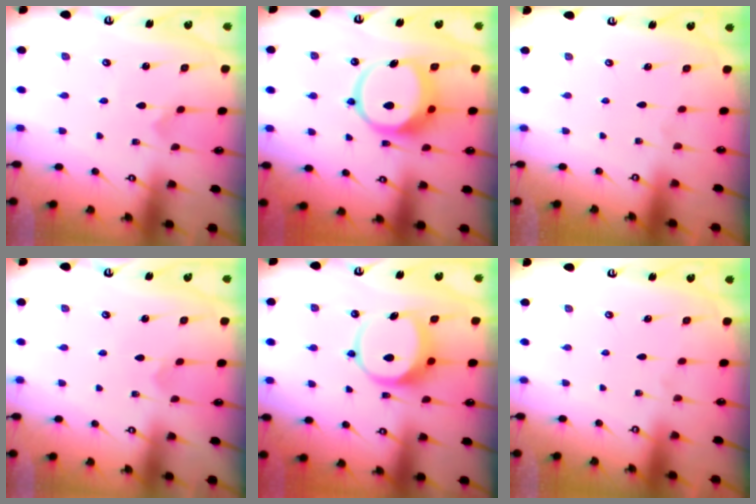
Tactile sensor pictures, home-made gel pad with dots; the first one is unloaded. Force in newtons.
{"total": 12.1, "press": 12.0, "slide": 1.7}
{"total": 0.0}
{"total": 1.9, "press": 1.9, "slide": 0.1}
{"total": 9.2, "press": 9.0, "slide": 1.6}
{"total": 0.0}